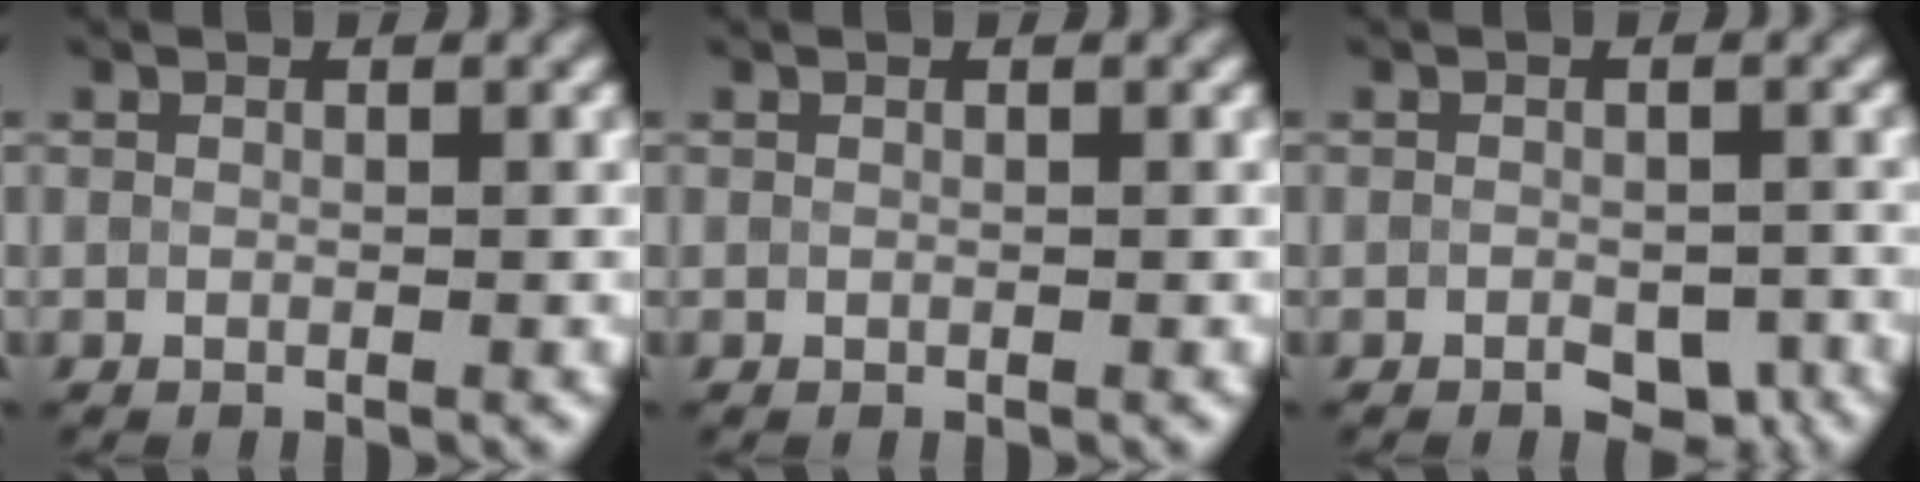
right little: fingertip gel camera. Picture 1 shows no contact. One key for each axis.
{"total": 0.0}
{"total": 2.1, "fx": -1.7, "fy": 0.6, "fz": 1.1, "tx": -0.021, "ty": -0.001, "tz": -0.012}